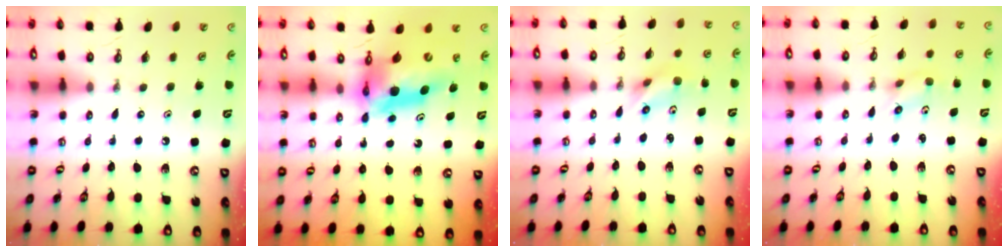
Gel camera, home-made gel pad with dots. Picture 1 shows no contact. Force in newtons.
{"total": 13.8, "press": 13.8, "slide": 1.2}
{"total": 7.3, "press": 2.5, "slide": 6.8}
{"total": 2.5, "press": 2.2, "slide": 1.2}